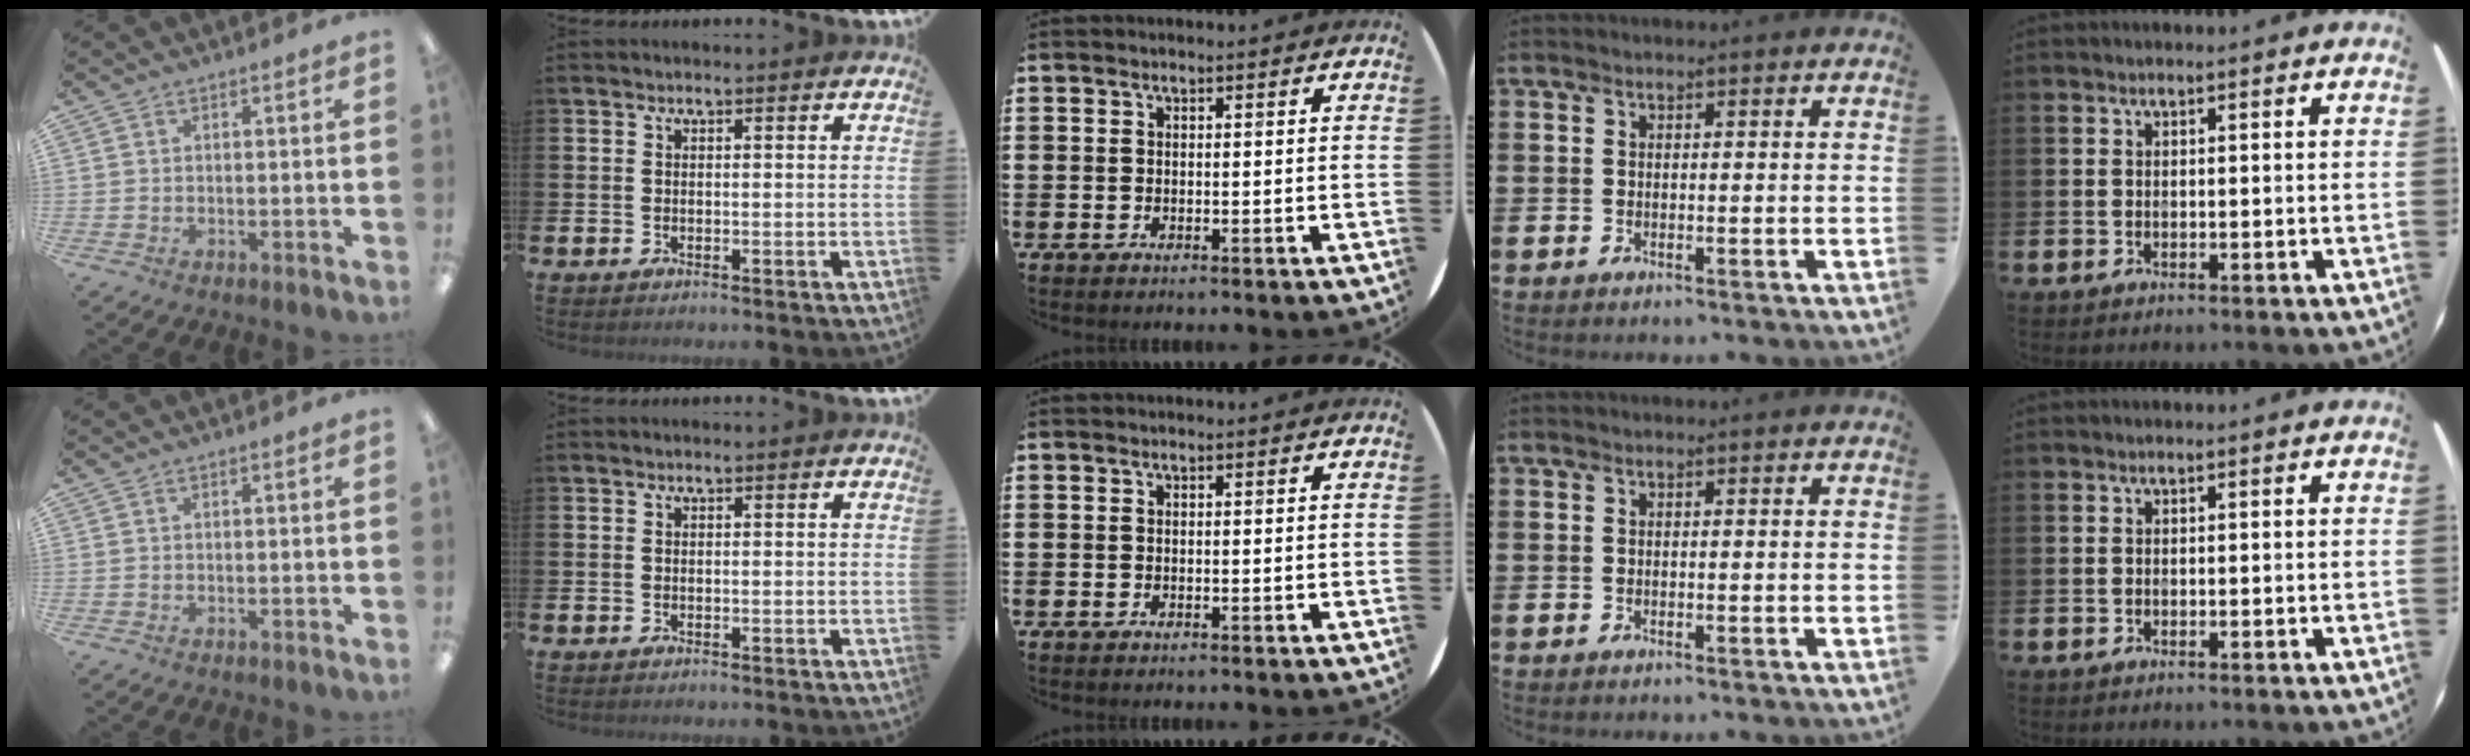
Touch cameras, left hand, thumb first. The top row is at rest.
{}